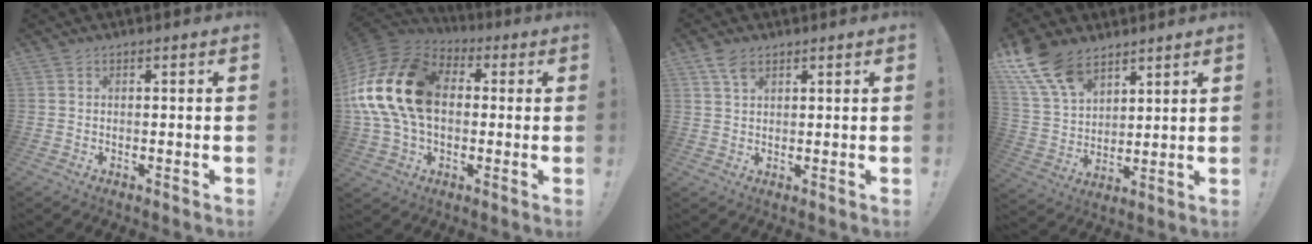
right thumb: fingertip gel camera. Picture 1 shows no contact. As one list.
[{"total": 23.5, "force": [2.6, 16.3, 16.7], "torque": [-0.307, 0.015, 0.055]}, {"total": 4.3, "force": [2.7, 2.1, 2.5], "torque": [-0.046, -0.011, 0.050]}, {"total": 14.6, "force": [9.7, 8.3, 7.1], "torque": [-0.151, -0.052, 0.187]}]